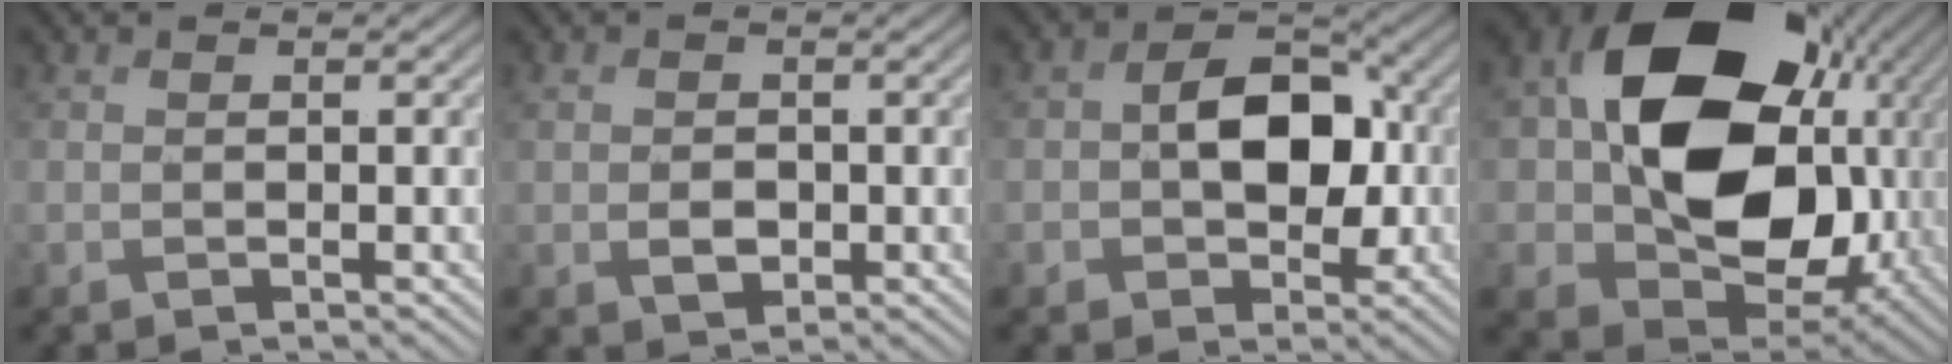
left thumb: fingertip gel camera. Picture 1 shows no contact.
{"total": 2.8, "force": [-0.3, 2.1, 1.8], "torque": [-0.041, -0.004, -0.005]}
{"total": 8.0, "force": [-0.3, 5.7, 5.6], "torque": [-0.087, 0.004, -0.012]}
{"total": 19.4, "force": [2.5, 15.1, 11.9], "torque": [-0.230, -0.030, 0.063]}